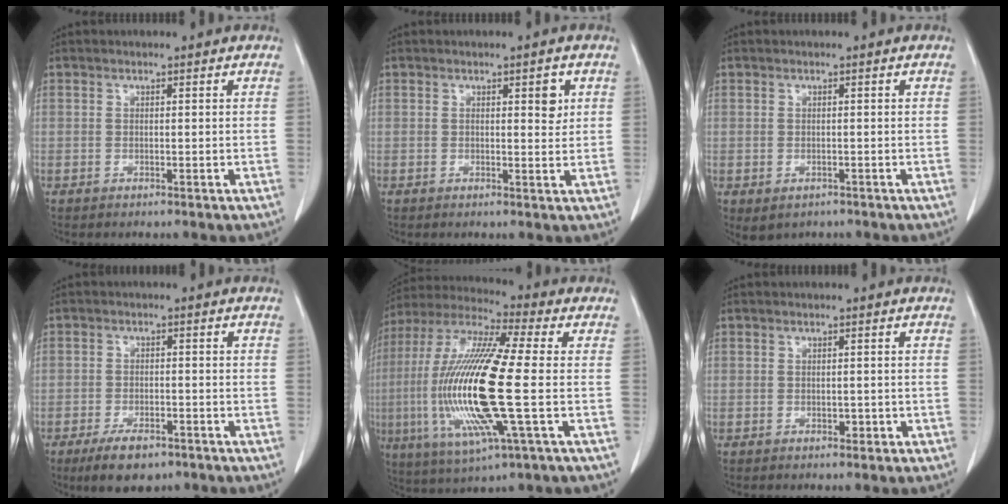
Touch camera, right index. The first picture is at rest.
{"total": 2.5, "force": [0.9, 0.9, 2.2], "torque": [-0.028, -0.003, 0.013]}
{"total": 2.5, "force": [-1.3, 1.7, 1.2], "torque": [-0.023, -0.005, -0.009]}
{"total": 5.9, "force": [-4.1, 2.5, 3.5], "torque": [-0.062, -0.003, -0.064]}
{"total": 20.7, "force": [-2.7, 1.8, 20.4], "torque": [-0.440, -0.013, -0.054]}
{"total": 1.1, "force": [-0.5, 0.7, 0.7], "torque": [-0.009, 0.001, -0.002]}